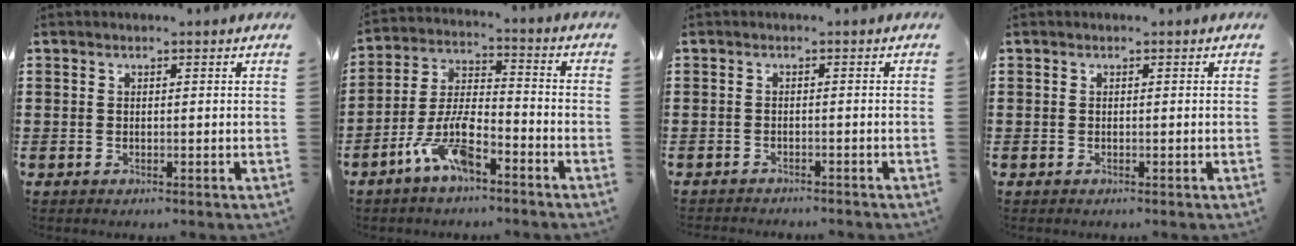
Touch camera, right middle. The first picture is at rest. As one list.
[{"total": 8.6, "force": [-5.6, 2.6, 5.9], "torque": [-0.141, -0.001, -0.108]}, {"total": 1.3, "force": [-1.2, 0.1, 0.0], "torque": [-0.004, 0.003, -0.028]}, {"total": 0.0}]